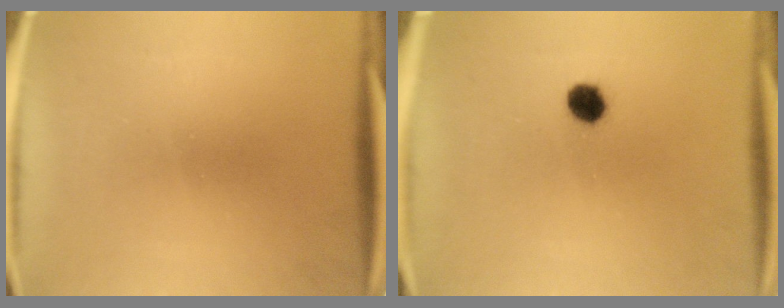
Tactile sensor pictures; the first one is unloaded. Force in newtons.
{"total": 3.9}